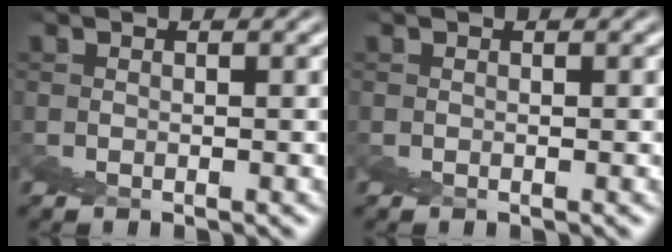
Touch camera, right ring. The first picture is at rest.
{"total": 0.0}